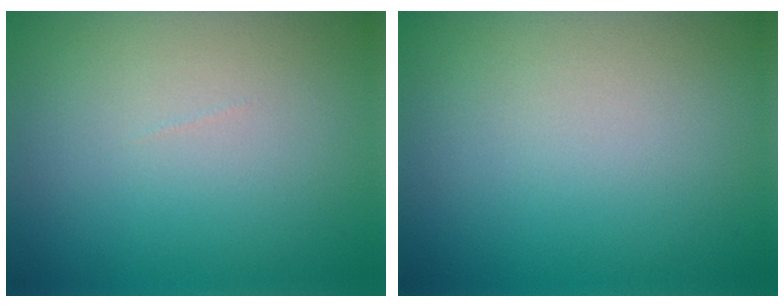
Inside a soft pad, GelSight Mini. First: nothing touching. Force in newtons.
{"total": 0.0}